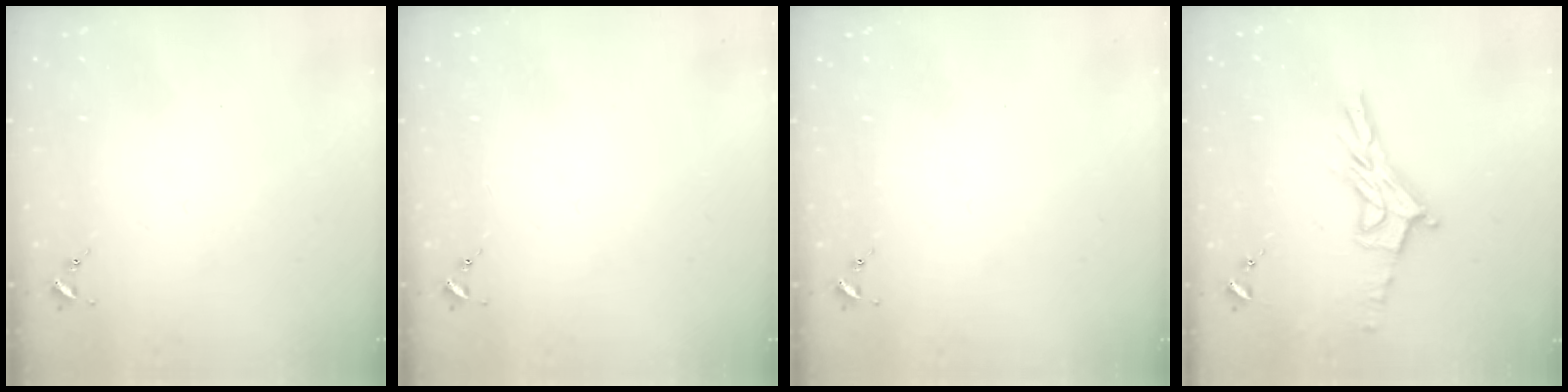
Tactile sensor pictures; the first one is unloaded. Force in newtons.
{"total": 0.0}
{"total": 0.0}
{"total": 12.0, "press": 12.0, "slide": 1.0}